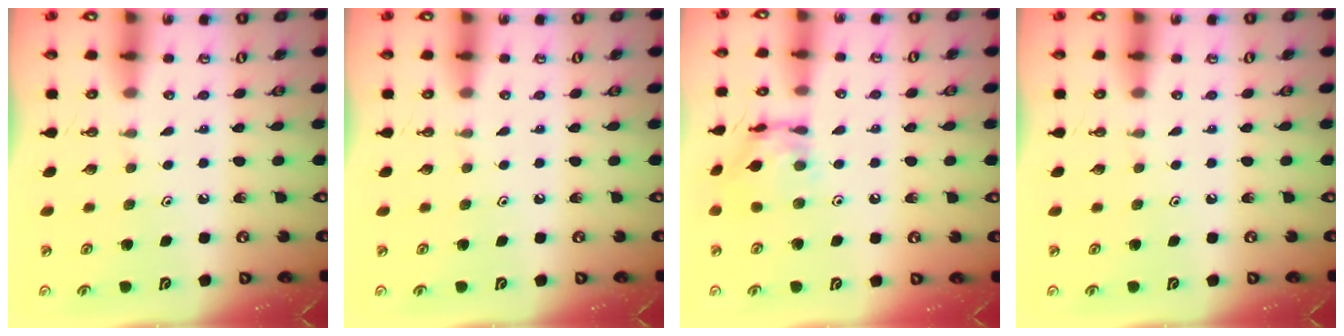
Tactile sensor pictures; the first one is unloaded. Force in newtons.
{"total": 0.0}
{"total": 11.4, "press": 11.4, "slide": 1.0}
{"total": 0.0}